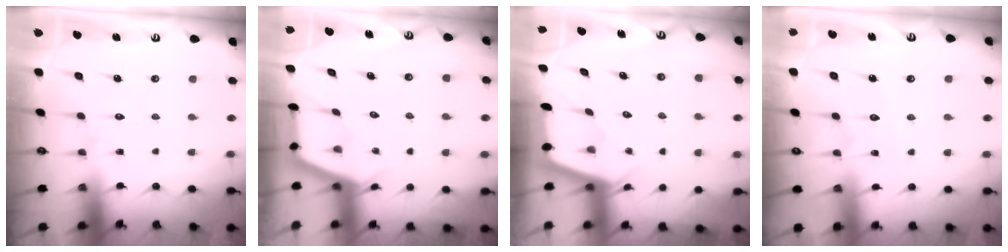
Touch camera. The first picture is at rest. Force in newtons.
{"total": 2.9, "press": 2.9, "slide": 0.3}
{"total": 2.1, "press": 2.1, "slide": 0.3}
{"total": 2.8, "press": 2.8, "slide": 0.4}